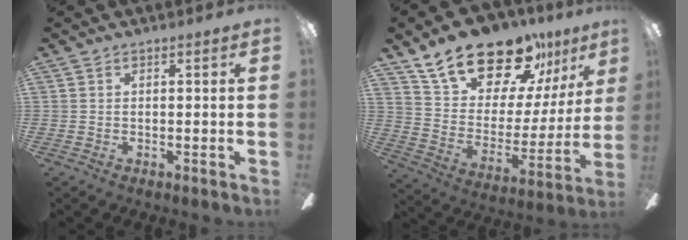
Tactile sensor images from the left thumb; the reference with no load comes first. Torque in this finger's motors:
{"motor_torque": [1.65, 1.66, 1.39, -1.38, 0.08]}